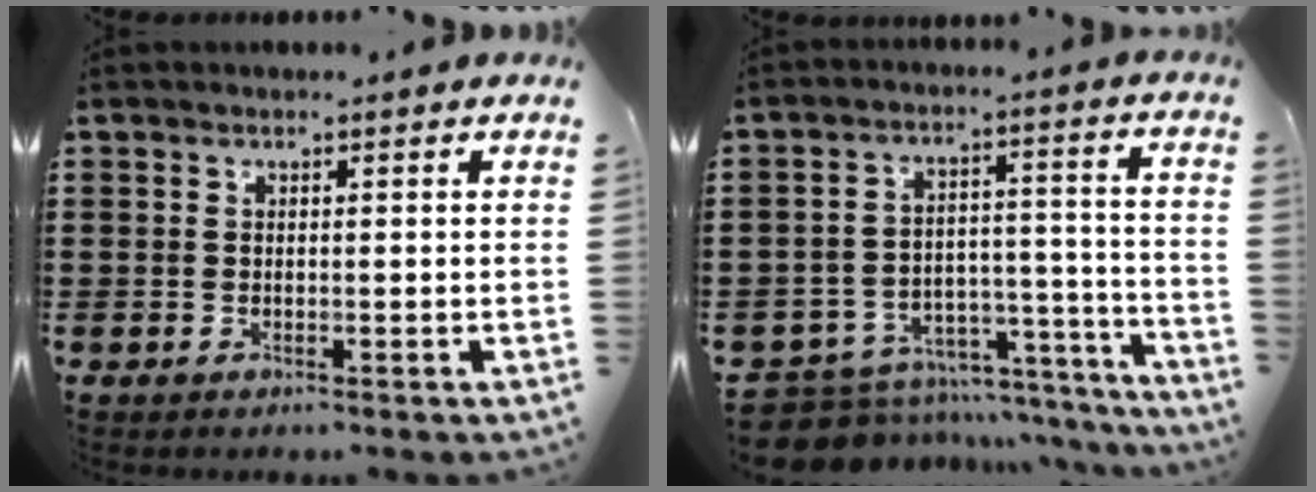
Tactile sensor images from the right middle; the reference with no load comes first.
{"total": 6.3, "force": [-5.6, 2.8, 0.8], "torque": [-0.029, 0.005, -0.110]}